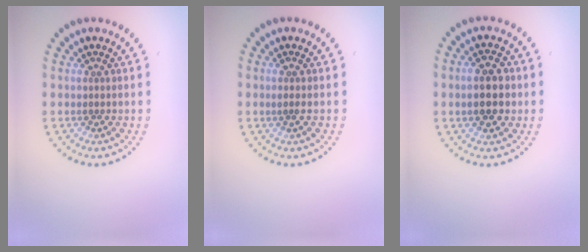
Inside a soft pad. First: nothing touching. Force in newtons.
{"total": 0.6, "press": 0.4, "slide": 0.5}
{"total": 4.5, "press": 4.5, "slide": 0.2}